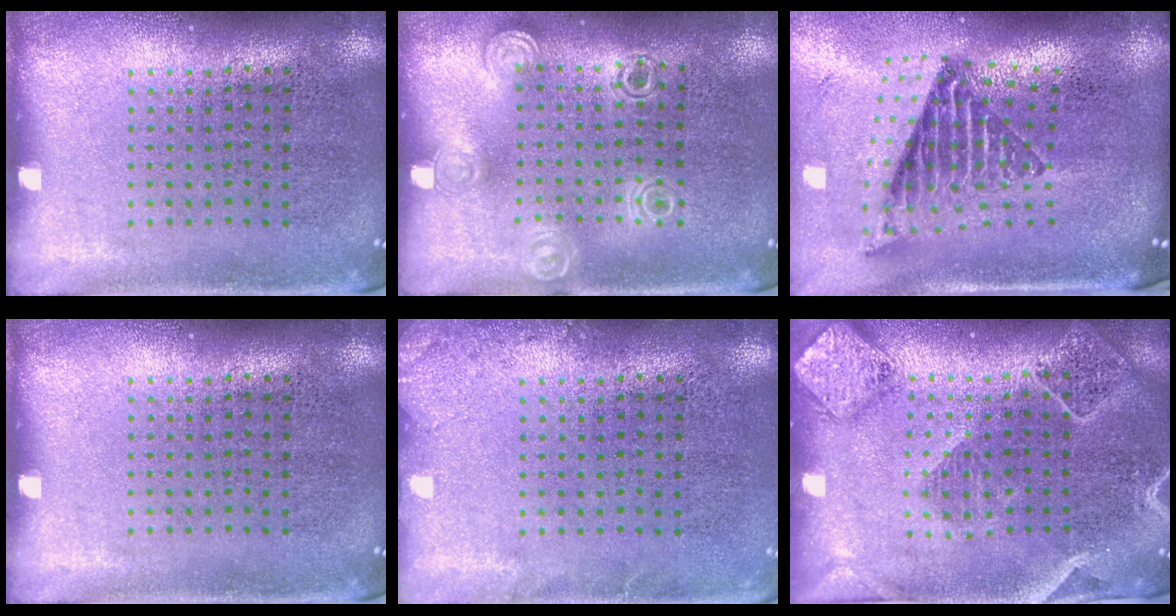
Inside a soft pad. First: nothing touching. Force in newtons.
{"total": 1.3, "press": 1.2, "slide": 0.4}
{"total": 2.4, "press": 1.6, "slide": 1.8}
{"total": 0.0}
{"total": 1.3, "press": 1.3, "slide": 0.2}
{"total": 2.3, "press": 2.1, "slide": 1.0}